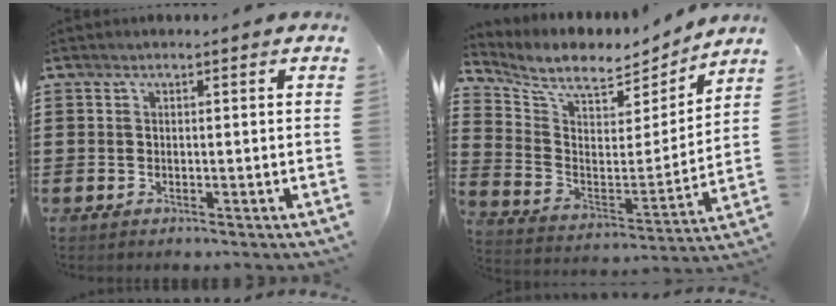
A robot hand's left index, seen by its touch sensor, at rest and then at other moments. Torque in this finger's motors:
{"motor_torque": [1.09, -1.05, 0.15, 0.07]}